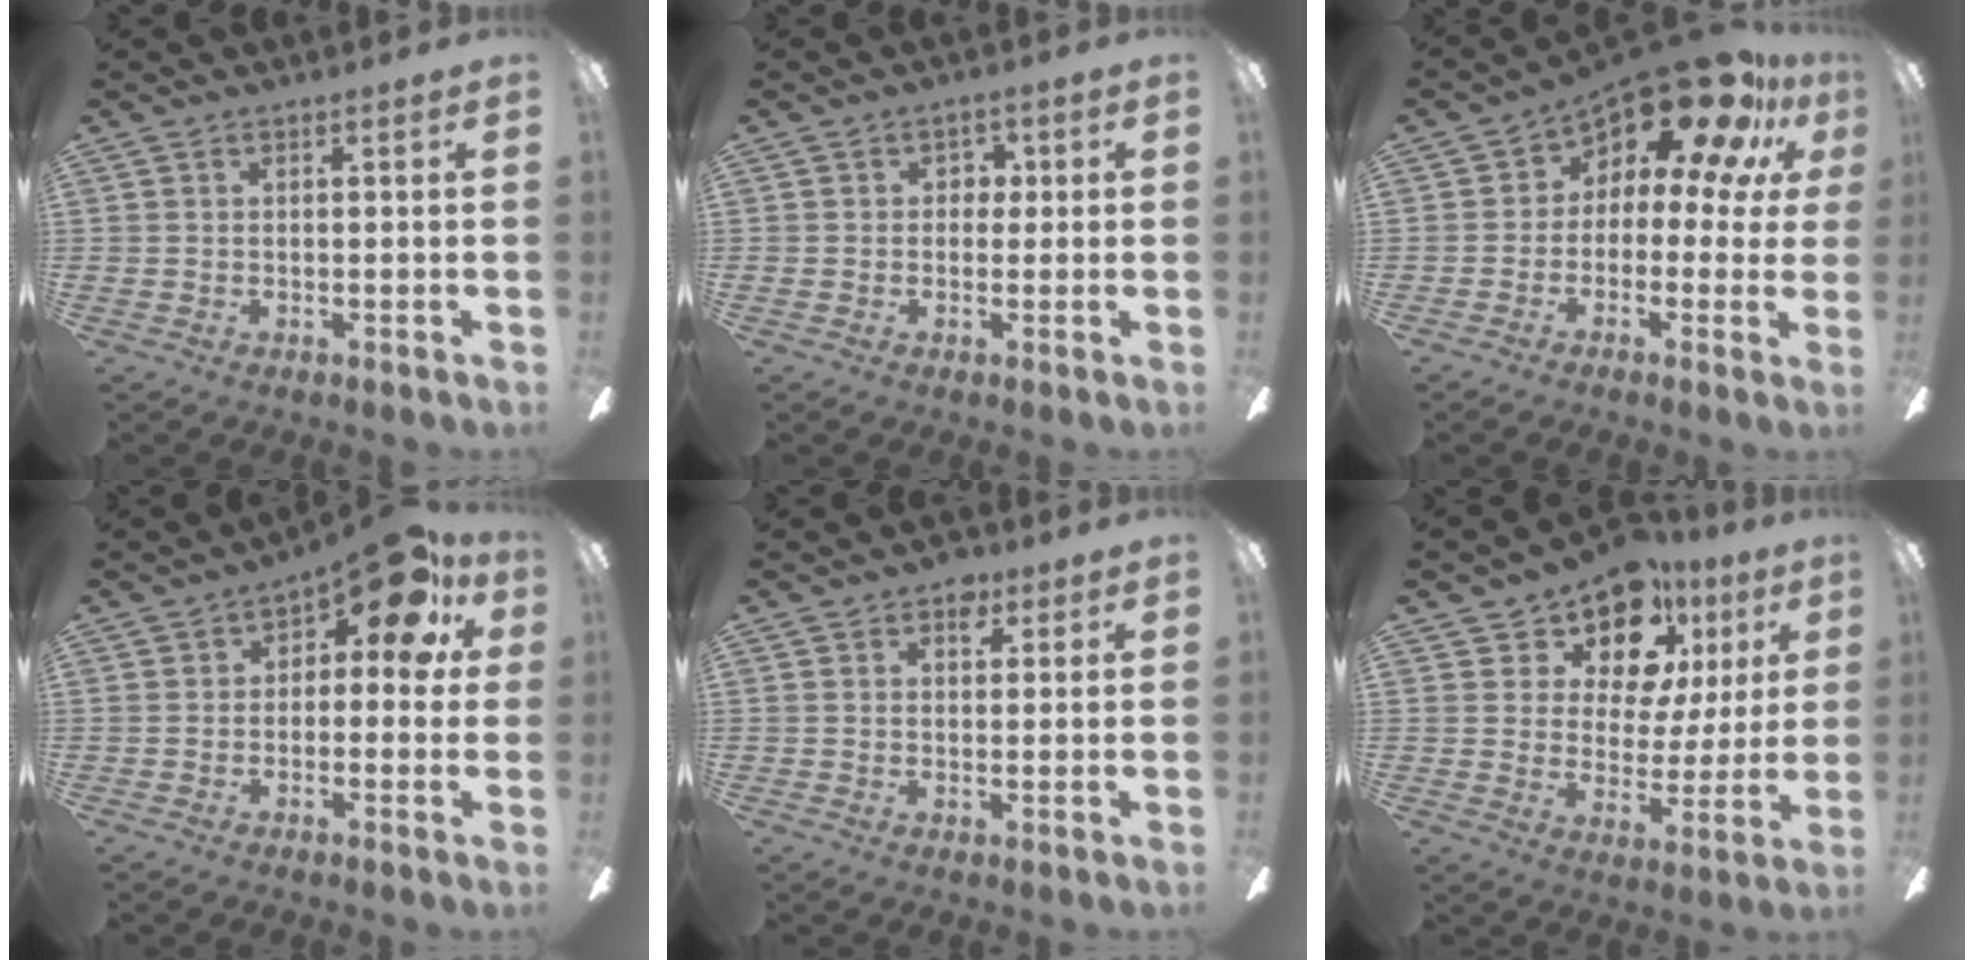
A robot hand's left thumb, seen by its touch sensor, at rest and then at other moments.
{"total": 3.0, "force": [-0.2, 2.7, 1.3], "torque": [-0.022, 0.011, -0.009]}
{"total": 15.3, "force": [10.8, 6.0, 9.1], "torque": [-0.149, -0.086, 0.181]}
{"total": 11.2, "force": [5.4, 5.7, 7.9], "torque": [-0.105, -0.030, 0.091]}
{"total": 4.1, "force": [2.2, 2.8, 2.1], "torque": [-0.007, -0.005, 0.034]}
{"total": 14.4, "force": [9.9, 8.0, 6.7], "torque": [-0.125, -0.058, 0.180]}